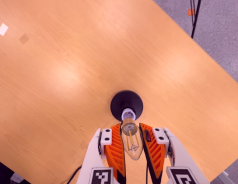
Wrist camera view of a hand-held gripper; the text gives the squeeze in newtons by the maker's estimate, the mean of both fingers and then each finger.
{"total": 20.5, "left": 22.2, "right": 18.9}